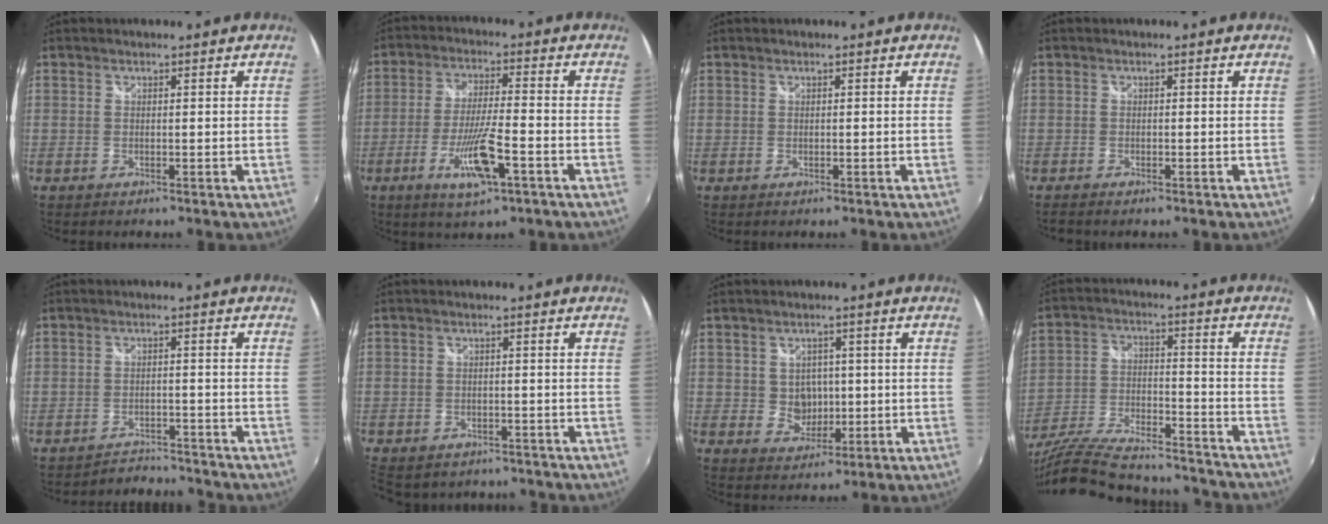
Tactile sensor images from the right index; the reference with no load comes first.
{"total": 10.4, "force": [-4.7, 1.8, 9.1], "torque": [-0.179, -0.014, -0.084]}
{"total": 0.0}
{"total": 1.4, "force": [-1.3, 0.2, 0.3], "torque": [-0.010, -0.011, -0.024]}
{"total": 4.8, "force": [-4.7, 0.8, -0.7], "torque": [0.000, 0.001, -0.076]}
{"total": 8.0, "force": [-6.2, 4.2, 2.5], "torque": [-0.075, -0.019, -0.093]}
{"total": 4.7, "force": [0.0, 4.4, 1.6], "torque": [-0.032, 0.007, 0.008]}
{"total": 25.3, "force": [-21.9, 6.0, 11.2], "torque": [-0.214, -0.043, -0.332]}